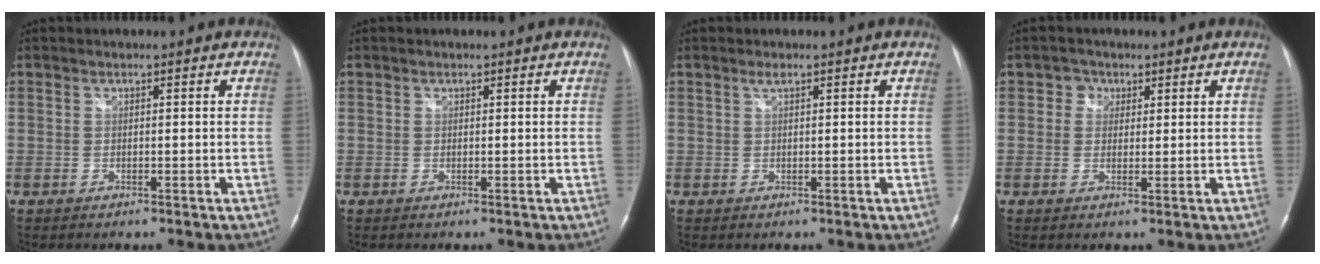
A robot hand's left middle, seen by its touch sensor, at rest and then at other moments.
{"total": 0.0}
{"total": 0.9, "force": [0.6, 0.2, 0.7], "torque": [-0.015, 0.005, 0.011]}
{"total": 2.6, "force": [1.1, 2.3, 0.6], "torque": [-0.008, 0.006, 0.014]}